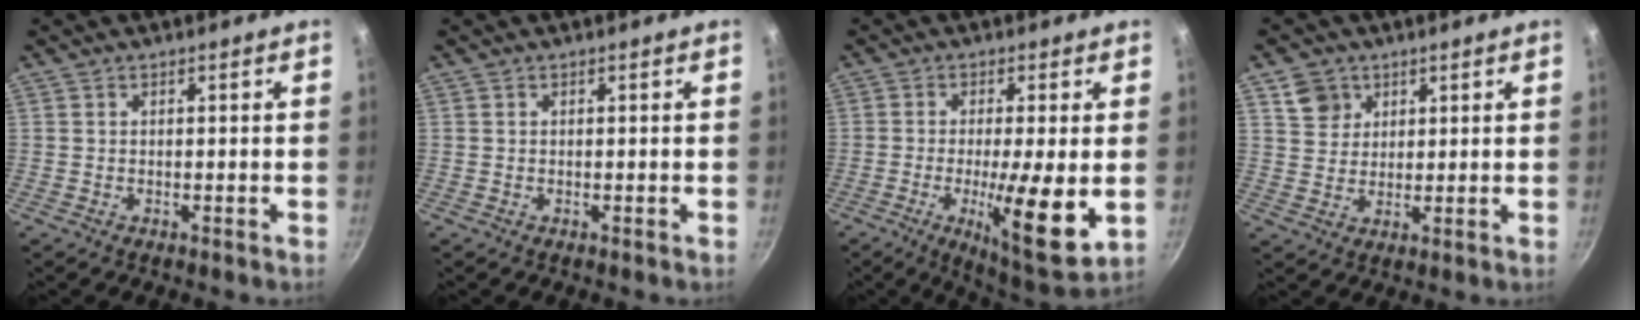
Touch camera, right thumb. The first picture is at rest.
{"total": 0.0}
{"total": 13.3, "force": [-2.2, 2.5, 12.9], "torque": [-0.201, -0.014, -0.030]}
{"total": 5.5, "force": [2.8, 4.6, 1.3], "torque": [0.005, 0.000, 0.055]}